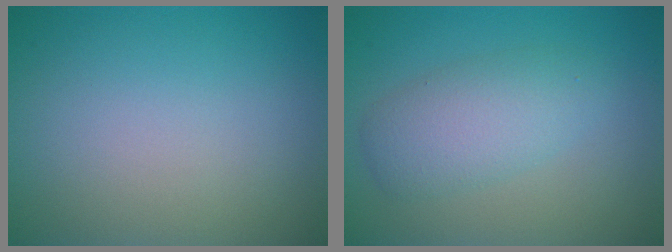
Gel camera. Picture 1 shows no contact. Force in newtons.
{"total": 3.8, "press": 3.8, "slide": 0.2}